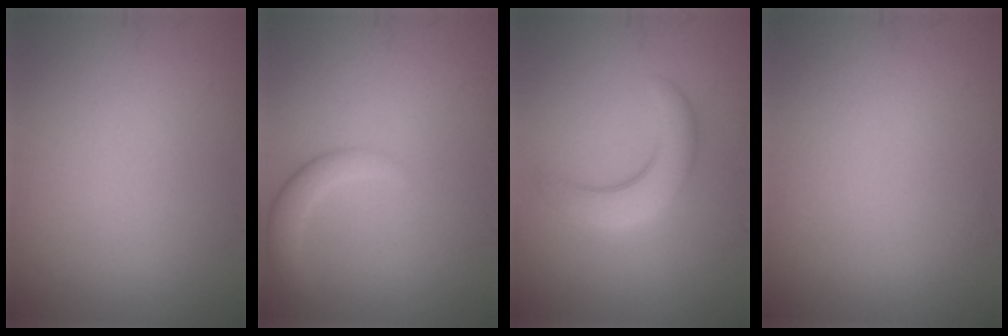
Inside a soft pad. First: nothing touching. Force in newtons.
{"total": 1.8, "press": 1.8, "slide": 0.1}
{"total": 3.8, "press": 3.7, "slide": 0.3}
{"total": 0.0}